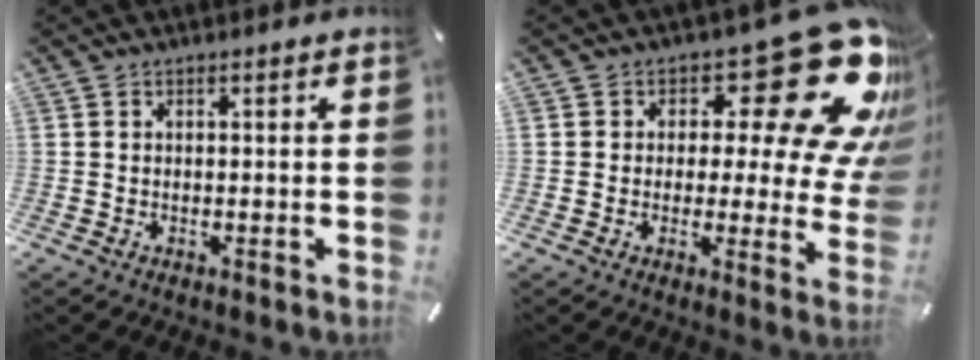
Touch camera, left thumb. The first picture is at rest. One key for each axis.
{"total": 23.6, "fx": 11.8, "fy": 9.7, "fz": 18.0, "tx": -0.232, "ty": -0.081, "tz": 0.194}